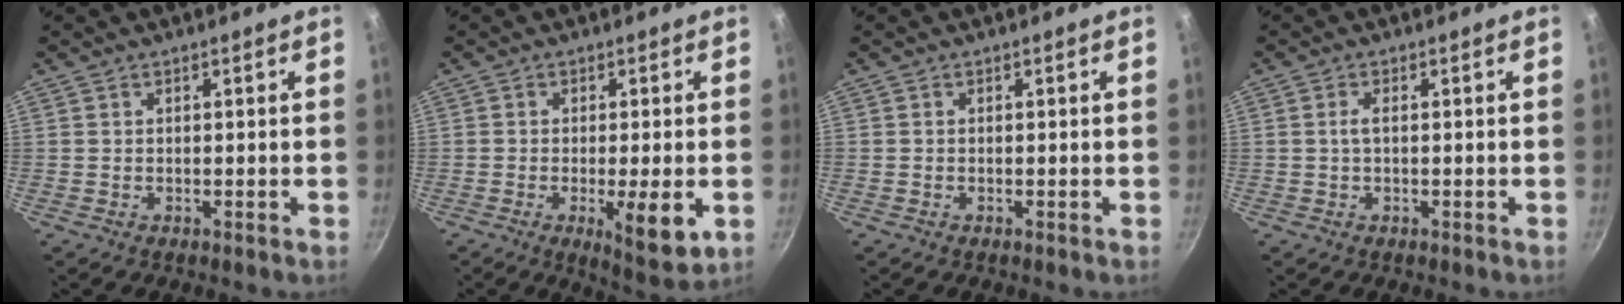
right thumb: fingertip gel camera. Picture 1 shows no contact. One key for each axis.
{"total": 8.9, "fx": -2.3, "fy": 2.2, "fz": 8.4, "tx": -0.120, "ty": -0.005, "tz": -0.027}
{"total": 0.0}
{"total": 1.5, "fx": 0.0, "fy": 0.5, "fz": 1.5, "tx": -0.036, "ty": 0.005, "tz": -0.001}